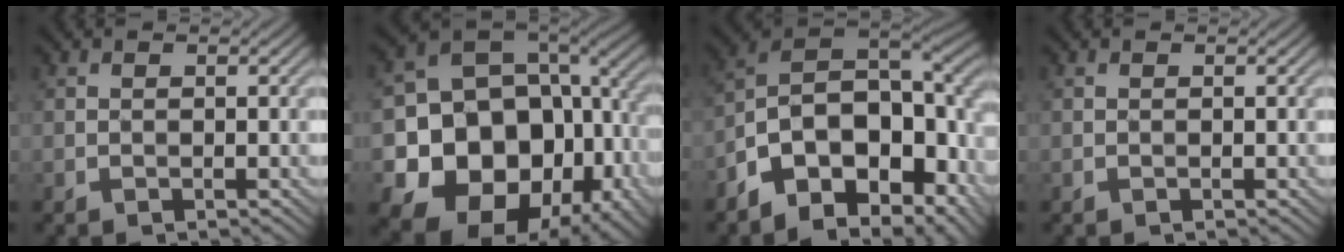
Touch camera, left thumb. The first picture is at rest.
{"total": 18.9, "force": [-5.8, 15.0, 9.9], "torque": [-0.203, -0.051, -0.070]}
{"total": 15.4, "force": [-6.4, 8.3, 11.2], "torque": [-0.208, -0.020, -0.105]}
{"total": 0.0}